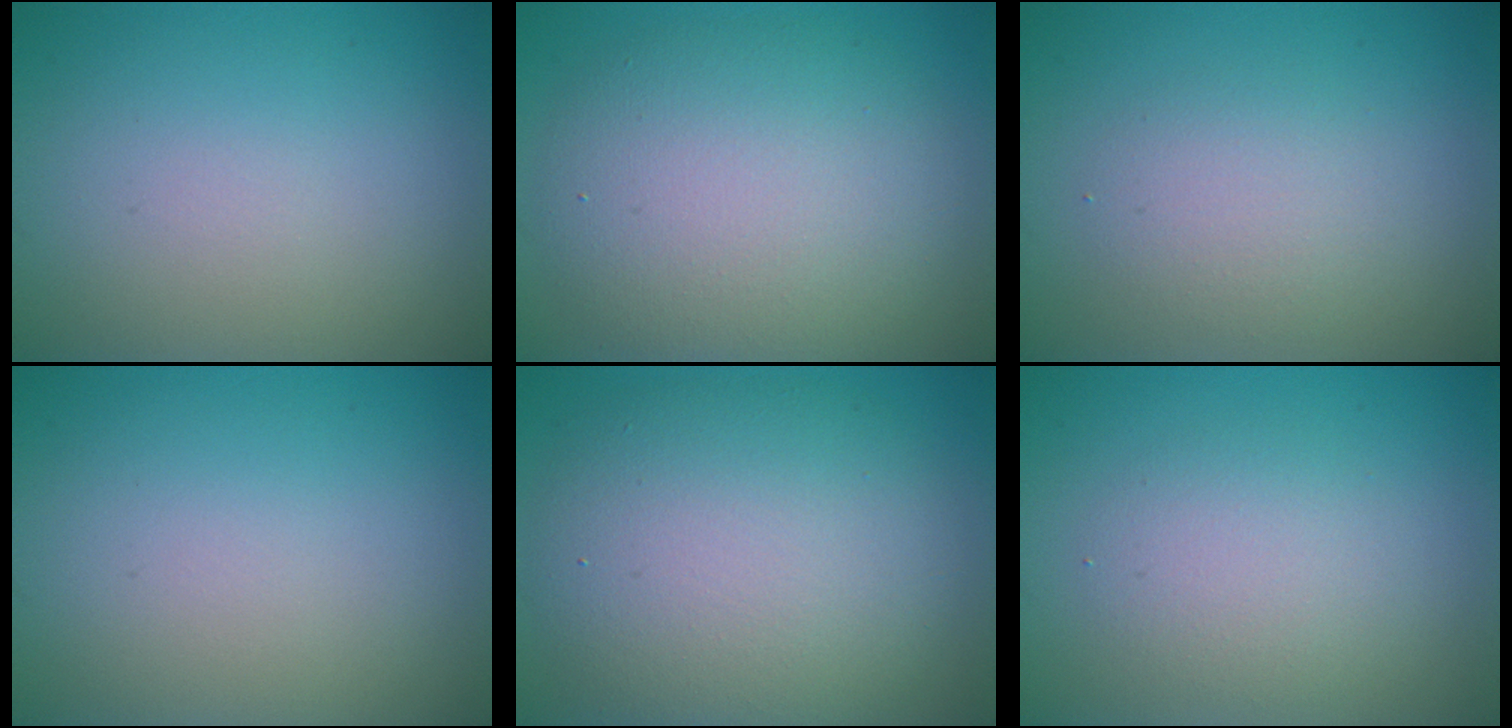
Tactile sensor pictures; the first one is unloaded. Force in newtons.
{"total": 8.5, "press": 8.4, "slide": 0.6}
{"total": 2.3, "press": 2.3, "slide": 0.2}
{"total": 0.0}
{"total": 9.2, "press": 9.2, "slide": 0.3}
{"total": 2.8, "press": 2.8, "slide": 0.2}